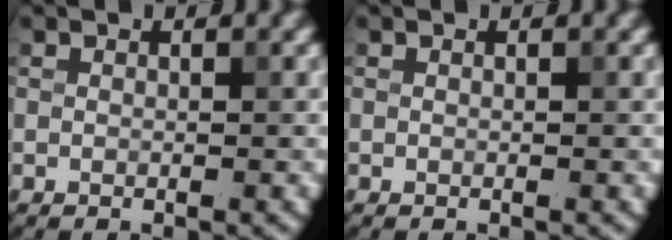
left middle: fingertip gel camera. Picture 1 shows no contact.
{"total": 0.0}